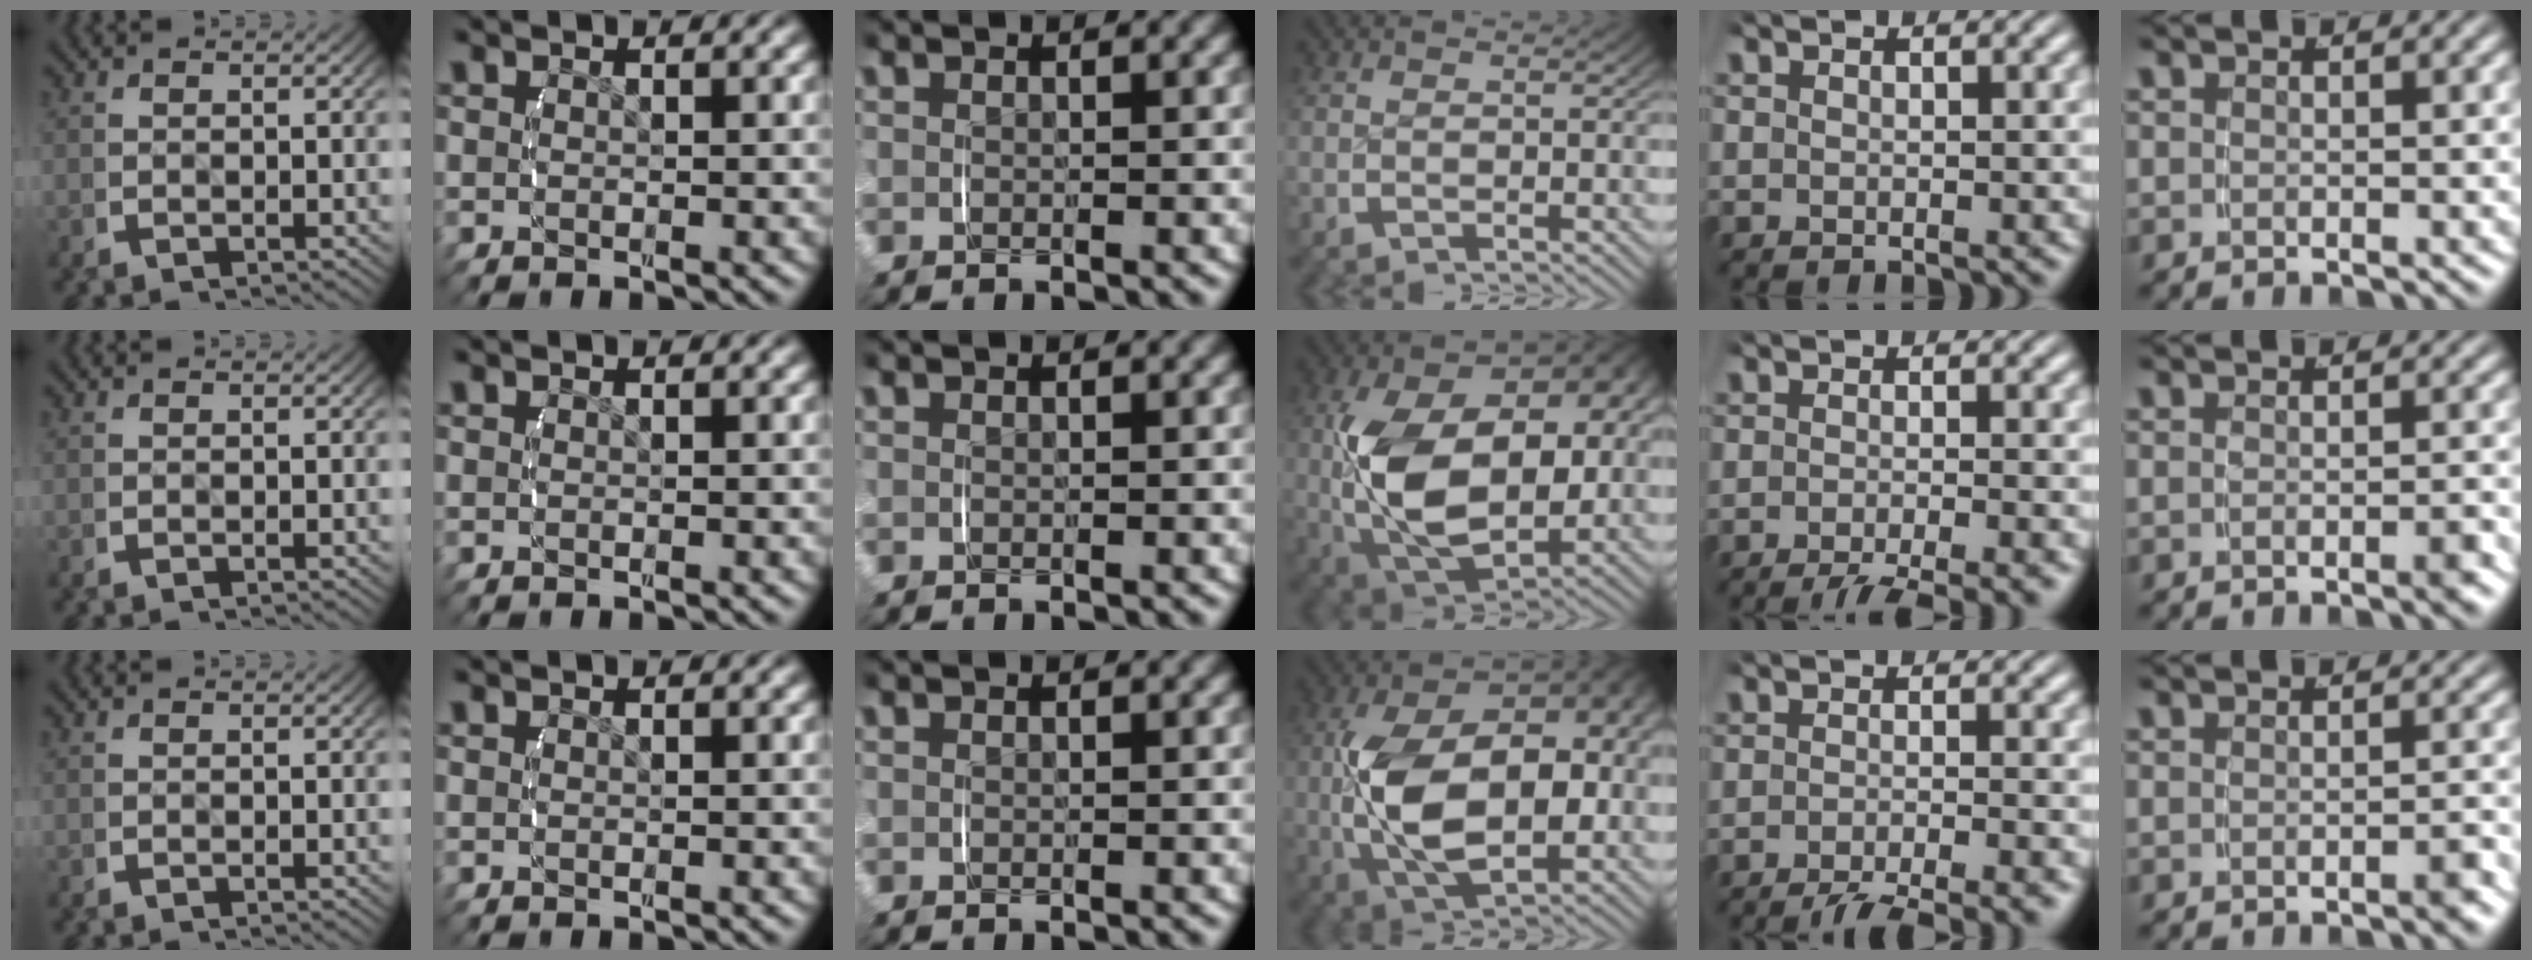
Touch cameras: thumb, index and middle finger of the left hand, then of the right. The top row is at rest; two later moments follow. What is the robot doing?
{"motion": "lift_and_place", "object": "ethernet cable"}